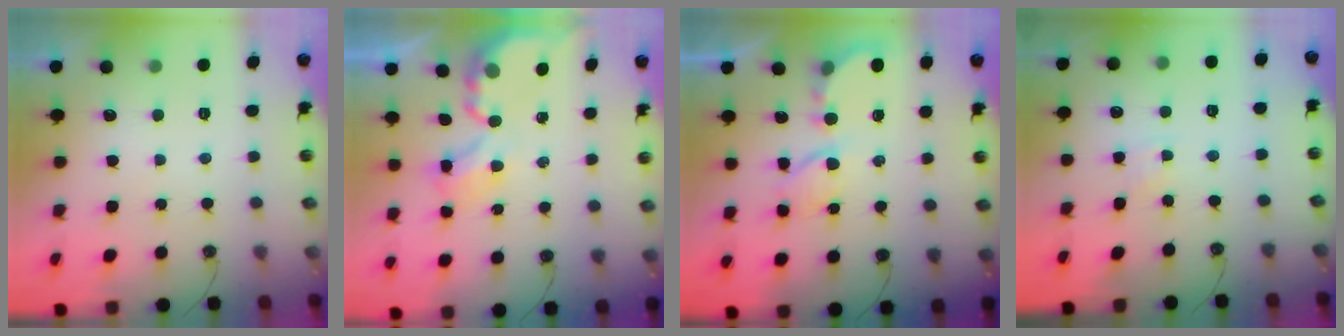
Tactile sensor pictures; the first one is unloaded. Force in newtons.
{"total": 3.9, "press": 3.9, "slide": 0.2}
{"total": 6.0, "press": 6.0, "slide": 0.5}
{"total": 2.7, "press": 2.7, "slide": 0.4}